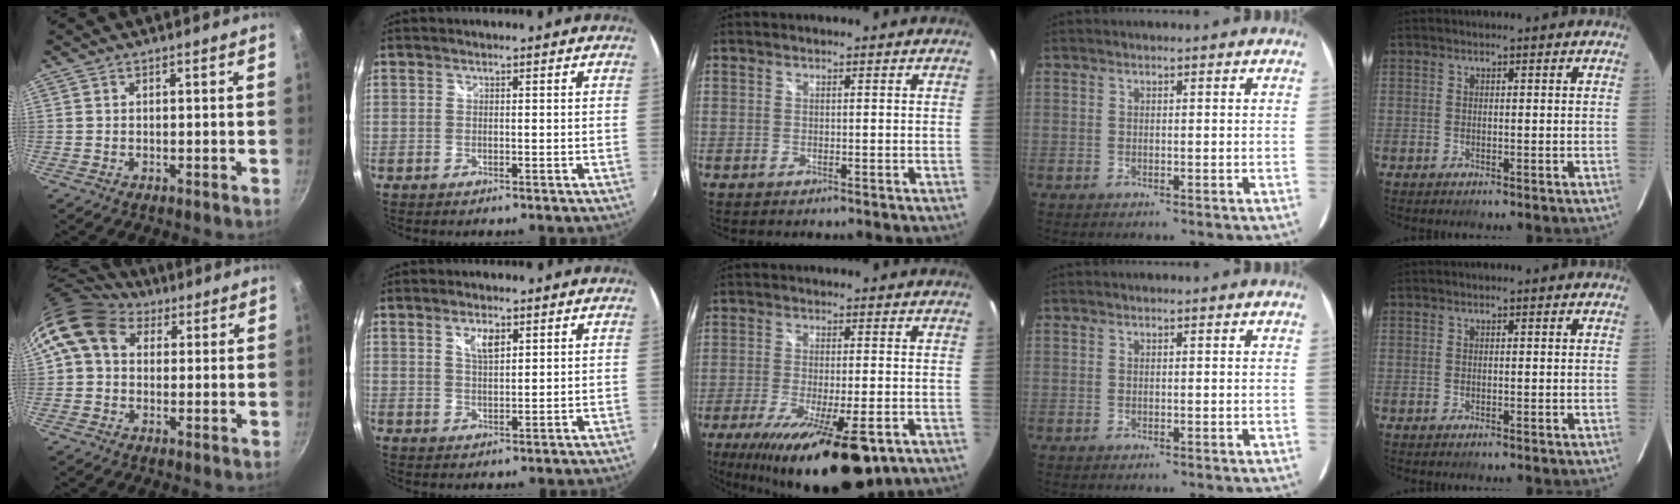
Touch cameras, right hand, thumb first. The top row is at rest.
{"thumb": {"total": 10.7, "force": [4.1, 8.0, 5.9], "torque": [-0.093, 0.009, 0.057]}, "index": {"total": 3.7, "force": [1.8, 1.6, 2.8], "torque": [-0.047, 0.001, 0.032]}, "middle": {"total": 19.5, "force": [-12.1, 5.9, 14.1], "torque": [-0.256, -0.057, -0.183]}}